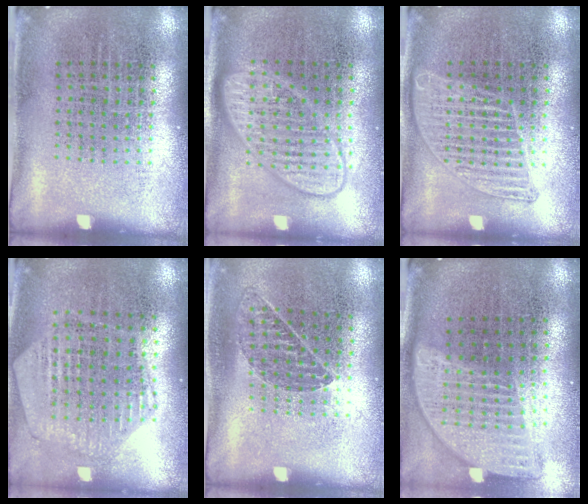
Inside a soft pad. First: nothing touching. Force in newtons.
{"total": 2.8, "press": 2.8, "slide": 0.5}
{"total": 2.1, "press": 2.1, "slide": 0.3}
{"total": 1.2, "press": 1.2, "slide": 0.2}
{"total": 0.8, "press": 0.7, "slide": 0.3}
{"total": 2.0, "press": 1.6, "slide": 1.1}